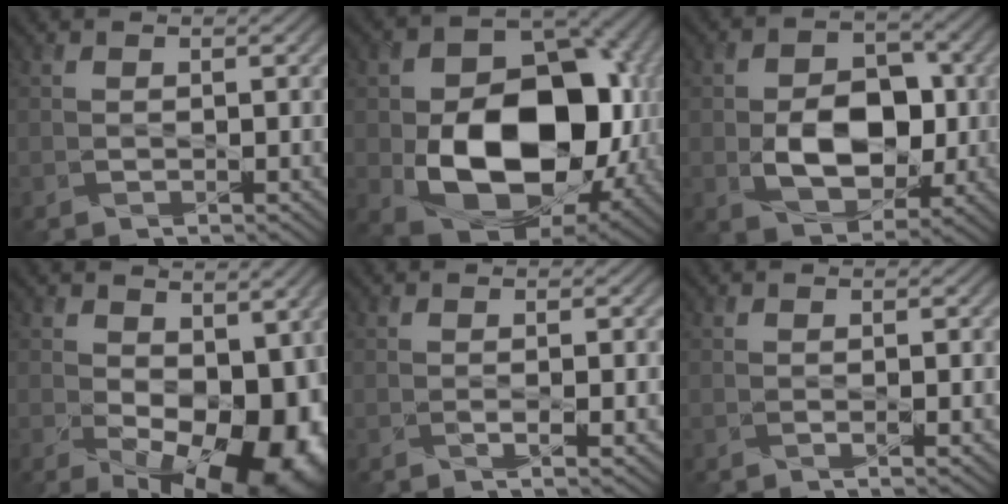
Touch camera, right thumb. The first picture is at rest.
{"total": 18.2, "force": [-3.0, 12.4, 13.0], "torque": [-0.206, -0.038, -0.036]}
{"total": 9.4, "force": [-1.6, 6.3, 6.7], "torque": [-0.117, -0.002, -0.033]}
{"total": 15.1, "force": [-2.2, 9.0, 11.9], "torque": [-0.167, -0.042, -0.009]}
{"total": 1.5, "force": [-0.4, 0.1, 1.4], "torque": [-0.025, -0.002, -0.008]}
{"total": 0.8, "force": [-0.2, 0.0, 0.8], "torque": [-0.013, 0.000, -0.004]}